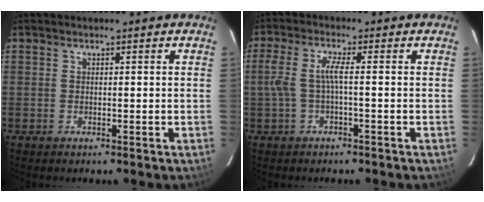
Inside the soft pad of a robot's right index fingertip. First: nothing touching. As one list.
[{"total": 4.0, "force": [-0.9, 0.1, 3.9], "torque": [-0.089, 0.003, -0.013]}]